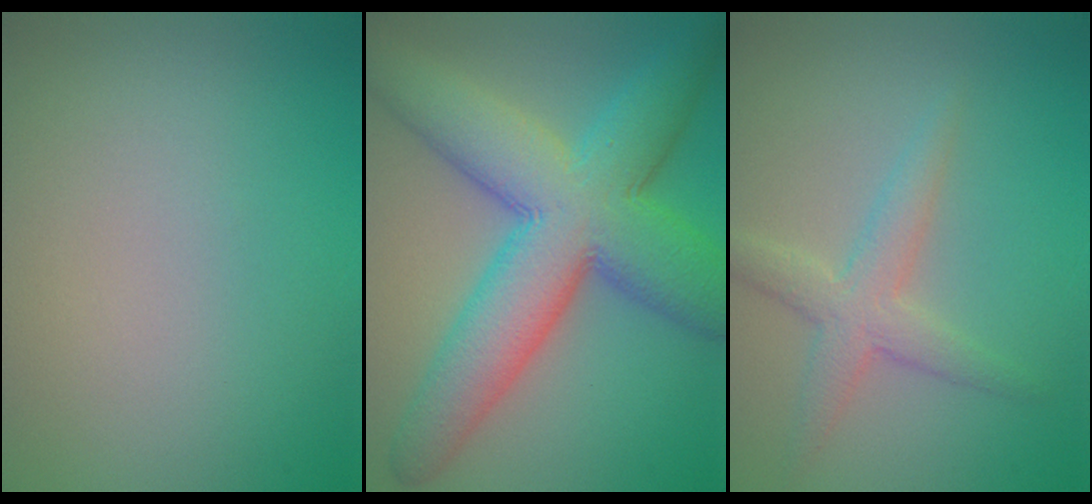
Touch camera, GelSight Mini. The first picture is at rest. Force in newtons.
{"total": 11.3, "press": 11.3, "slide": 0.3}
{"total": 2.9, "press": 2.9, "slide": 0.1}